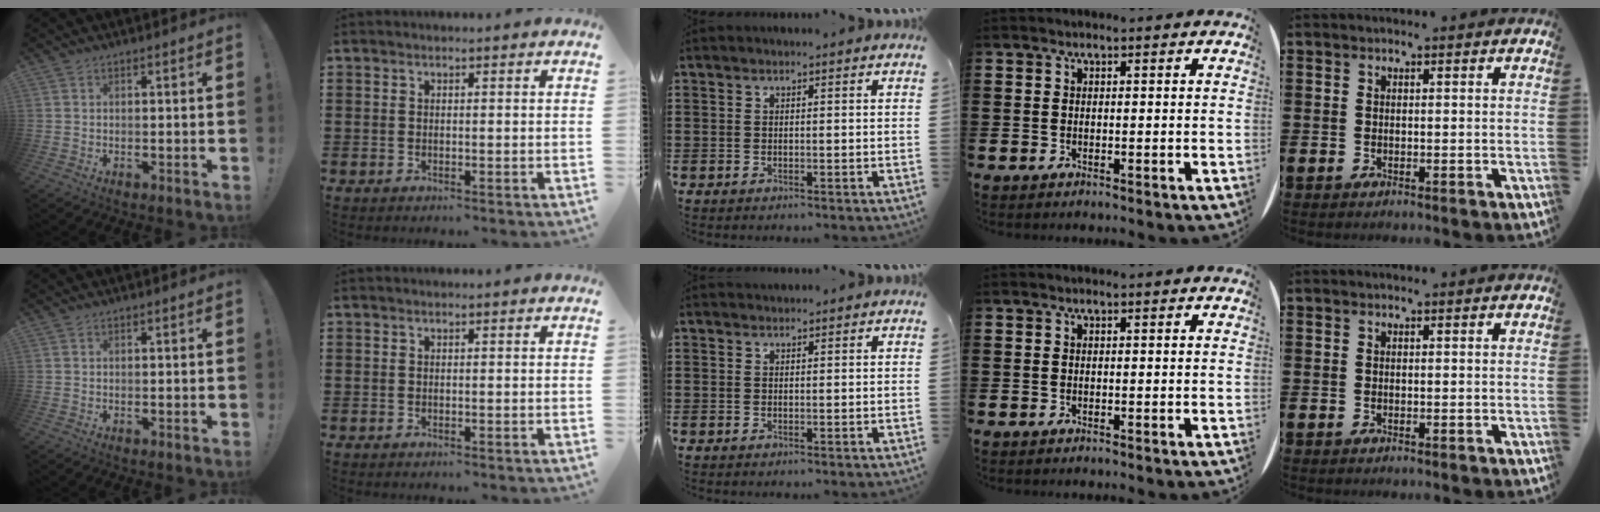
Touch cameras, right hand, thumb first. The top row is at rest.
{"middle": {"total": 0.7, "force": [0.7, 0.2, -0.1], "torque": [-0.001, 0.000, 0.014]}}